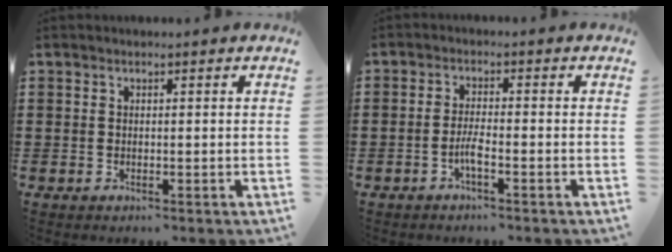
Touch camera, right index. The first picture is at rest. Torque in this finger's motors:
{"motor_torque": [1.73, 0.41, 0.48, 0.01]}